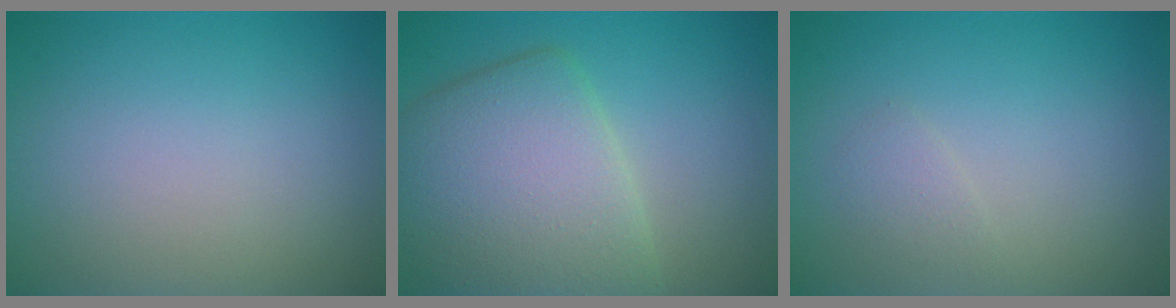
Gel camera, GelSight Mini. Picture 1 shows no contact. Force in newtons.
{"total": 7.5, "press": 7.5, "slide": 0.5}
{"total": 1.0, "press": 1.0, "slide": 0.0}